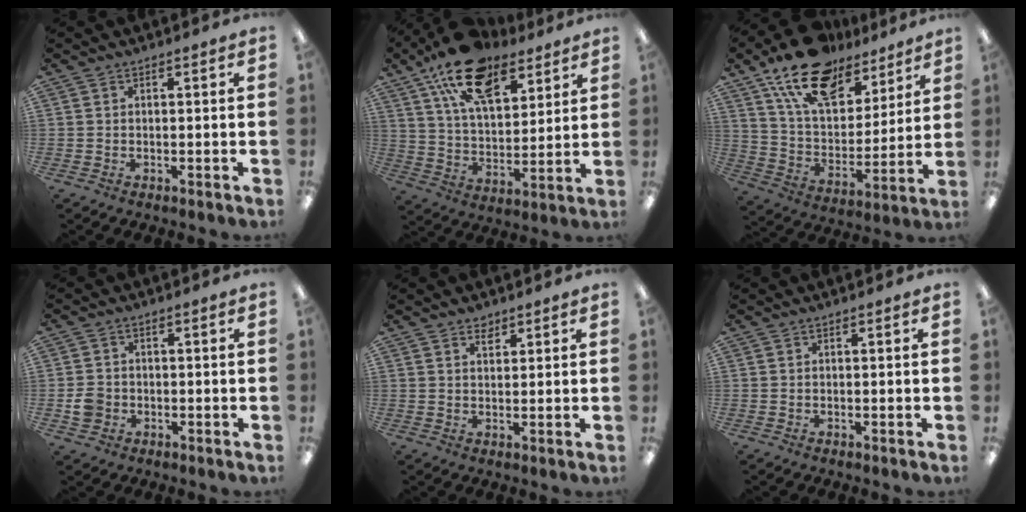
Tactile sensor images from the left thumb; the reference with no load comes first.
{"total": 18.8, "force": [12.3, 9.4, 10.7], "torque": [-0.187, -0.050, 0.220]}
{"total": 19.4, "force": [13.6, 10.0, 9.5], "torque": [-0.175, -0.071, 0.244]}
{"total": 3.7, "force": [-0.9, 3.3, 1.4], "torque": [-0.014, 0.004, -0.016]}
{"total": 2.4, "force": [2.0, 1.2, 0.8], "torque": [-0.002, -0.010, 0.034]}
{"total": 0.0}